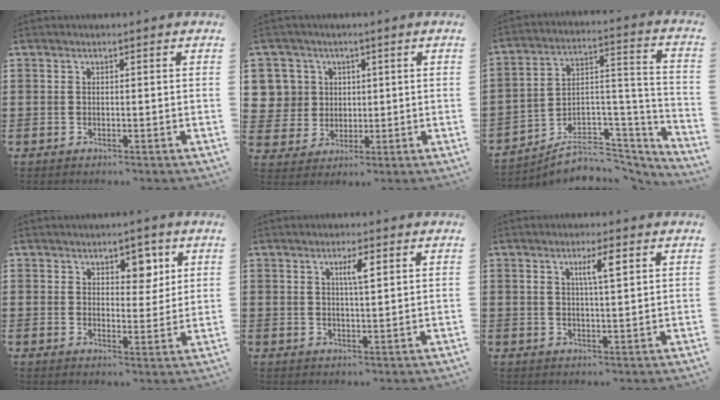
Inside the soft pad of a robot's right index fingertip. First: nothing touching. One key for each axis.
{"total": 6.0, "fx": 1.7, "fy": 5.8, "fz": 0.3, "tx": -0.039, "ty": 0.016, "tz": 0.033}
{"total": 5.6, "fx": -4.4, "fy": 3.2, "fz": 1.4, "tx": -0.024, "ty": 0.001, "tz": -0.080}
{"total": 5.0, "fx": 2.9, "fy": 2.4, "fz": 3.2, "tx": -0.039, "ty": -0.002, "tz": 0.044}
{"total": 3.1, "fx": 1.2, "fy": 0.6, "fz": 2.8, "tx": -0.049, "ty": 0.001, "tz": 0.016}
{"total": 4.0, "fx": 1.6, "fy": 0.7, "fz": 3.6, "tx": -0.068, "ty": 0.004, "tz": 0.022}